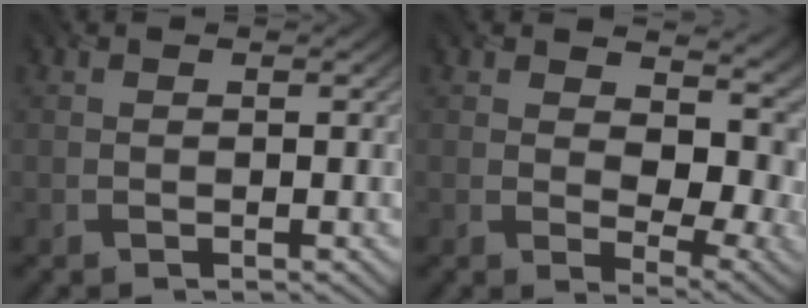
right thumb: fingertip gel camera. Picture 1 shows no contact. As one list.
[{"total": 10.3, "force": [2.3, 5.8, 8.2], "torque": [-0.136, -0.011, 0.038]}]